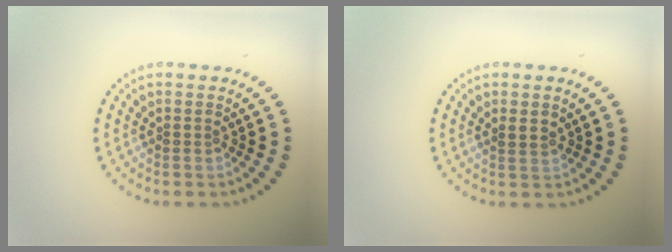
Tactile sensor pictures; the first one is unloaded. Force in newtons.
{"total": 0.8, "press": 0.5, "slide": 0.6}